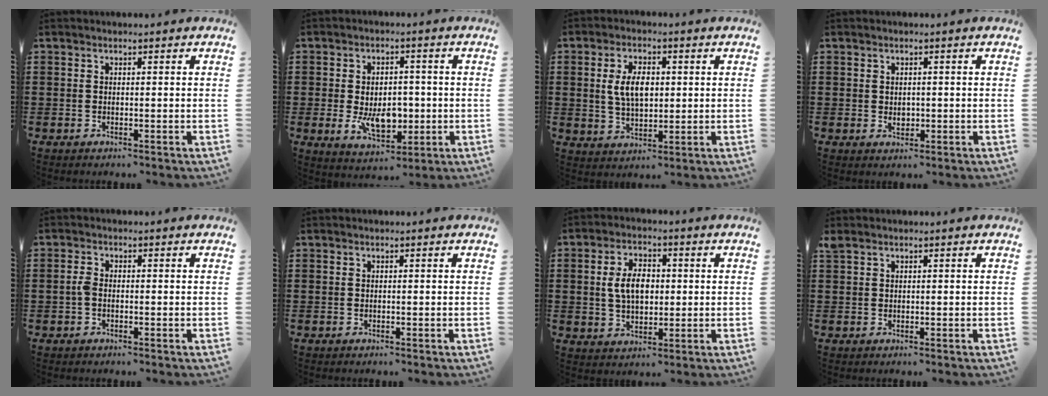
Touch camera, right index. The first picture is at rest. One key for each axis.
{"total": 7.5, "fx": -1.3, "fy": 4.5, "fz": 5.8, "tx": -0.090, "ty": -0.002, "tz": -0.027}
{"total": 6.2, "fx": 0.7, "fy": 2.9, "fz": 5.5, "tx": -0.108, "ty": 0.004, "tz": 0.006}
{"total": 1.4, "fx": 0.1, "fy": 1.1, "fz": 0.8, "tx": -0.017, "ty": 0.007, "tz": 0.000}
{"total": 1.8, "fx": -0.5, "fy": 0.9, "fz": 1.5, "tx": -0.045, "ty": -0.004, "tz": -0.014}
{"total": 0.0}
{"total": 6.1, "fx": 0.4, "fy": 3.7, "fz": 4.8, "tx": -0.106, "ty": 0.006, "tz": -0.002}
{"total": 0.7, "fx": 0.4, "fy": 0.2, "fz": 0.5, "tx": -0.011, "ty": 0.001, "tz": 0.008}